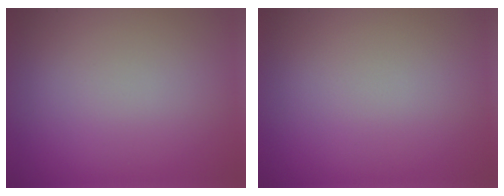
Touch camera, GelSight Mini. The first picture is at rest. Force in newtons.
{"total": 0.0}